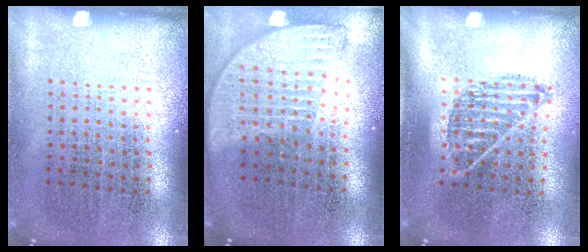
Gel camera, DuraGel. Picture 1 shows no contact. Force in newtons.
{"total": 1.9, "press": 1.5, "slide": 1.1}
{"total": 0.9, "press": 0.8, "slide": 0.4}